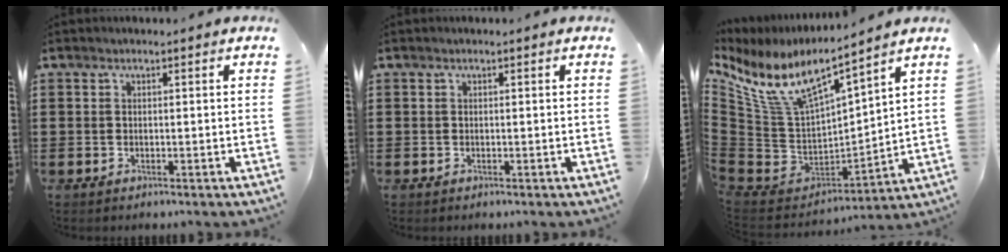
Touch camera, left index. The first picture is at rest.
{"total": 0.0}
{"total": 9.9, "force": [6.5, 2.9, 6.9], "torque": [-0.172, -0.052, 0.109]}